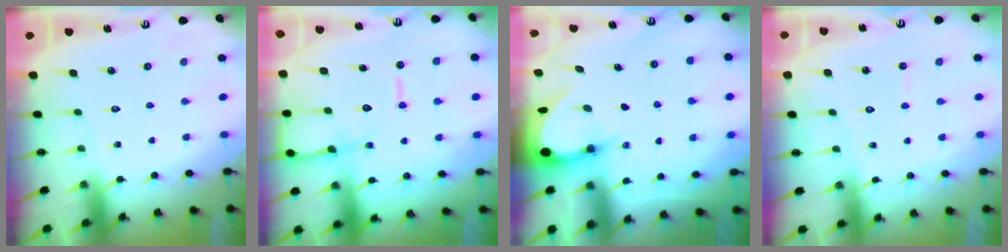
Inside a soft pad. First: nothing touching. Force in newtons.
{"total": 11.9, "press": 11.8, "slide": 1.3}
{"total": 3.9, "press": 3.9, "slide": 0.2}
{"total": 2.5, "press": 2.5, "slide": 0.2}